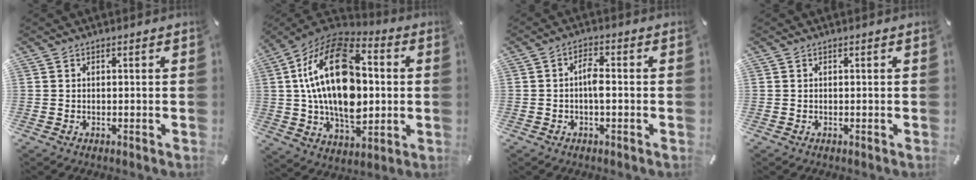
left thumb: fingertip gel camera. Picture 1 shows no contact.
{"total": 24.2, "force": [2.3, 15.4, 18.5], "torque": [-0.371, -0.004, 0.033]}
{"total": 4.1, "force": [-0.7, 1.7, 3.6], "torque": [-0.065, 0.010, -0.012]}
{"total": 0.0}